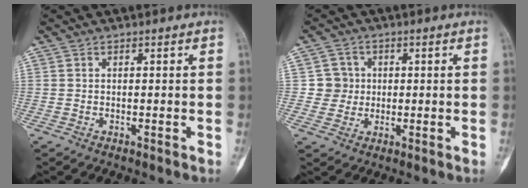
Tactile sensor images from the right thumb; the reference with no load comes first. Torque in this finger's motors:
{"motor_torque": [0.60, 0.46, 0.10, -0.21, -0.09]}